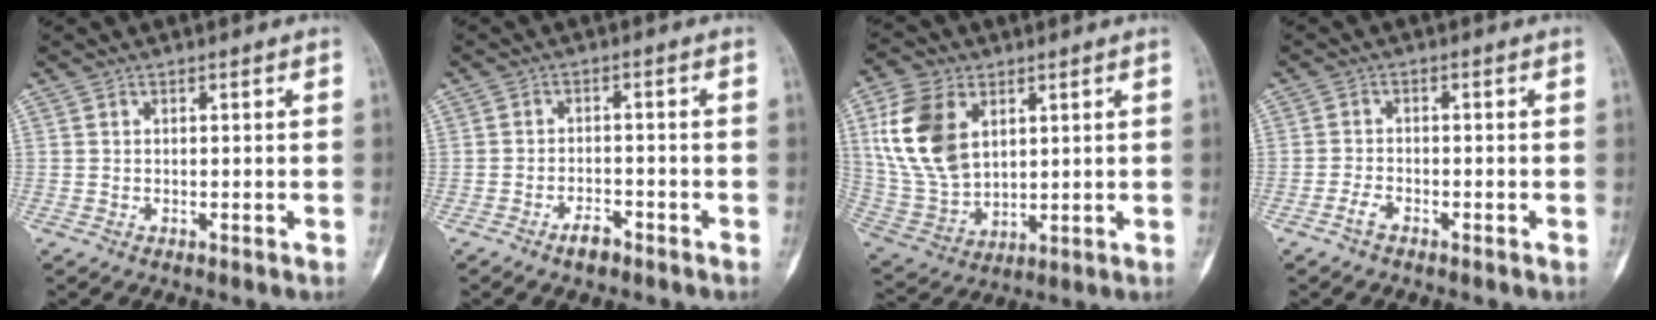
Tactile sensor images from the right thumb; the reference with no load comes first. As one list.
[{"total": 3.0, "force": [-2.2, 1.4, 1.6], "torque": [-0.019, 0.016, -0.037]}, {"total": 15.5, "force": [4.9, 10.1, 10.7], "torque": [-0.206, -0.014, 0.109]}, {"total": 2.1, "force": [-1.5, 0.9, 1.0], "torque": [-0.020, 0.010, -0.032]}]